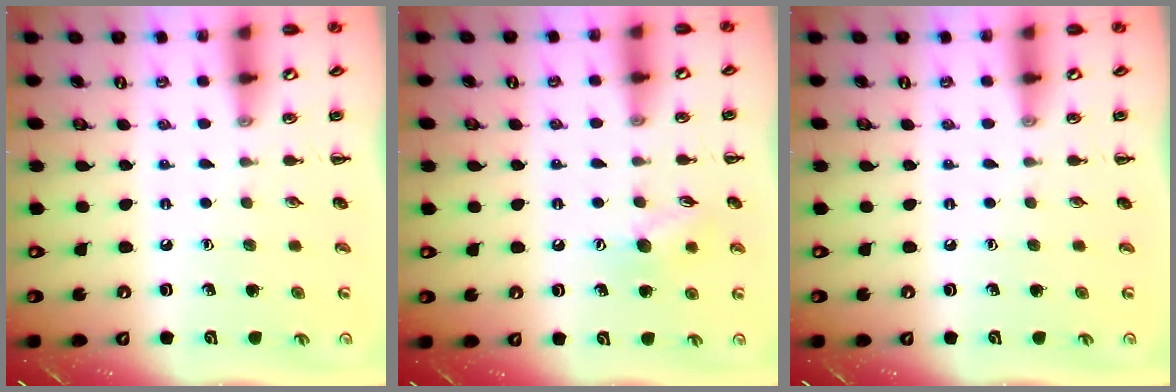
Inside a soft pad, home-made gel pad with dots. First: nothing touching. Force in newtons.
{"total": 7.8, "press": 7.7, "slide": 0.8}
{"total": 0.0}